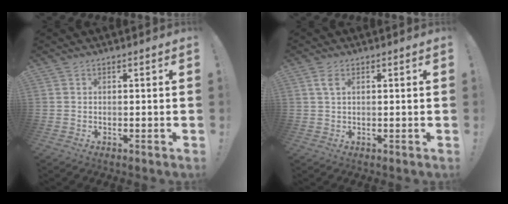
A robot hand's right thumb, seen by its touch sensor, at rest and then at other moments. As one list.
[{"total": 2.9, "force": [1.2, 1.5, 2.2], "torque": [-0.038, 0.001, 0.022]}]